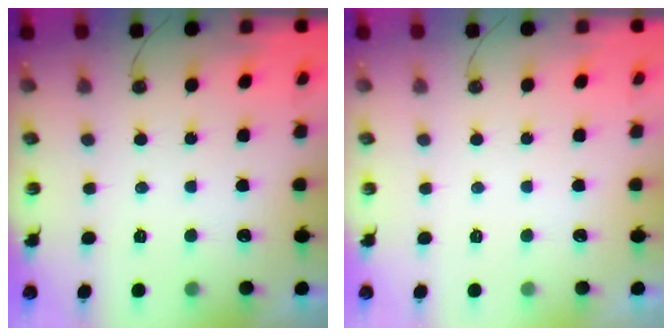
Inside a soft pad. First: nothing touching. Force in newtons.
{"total": 0.0}